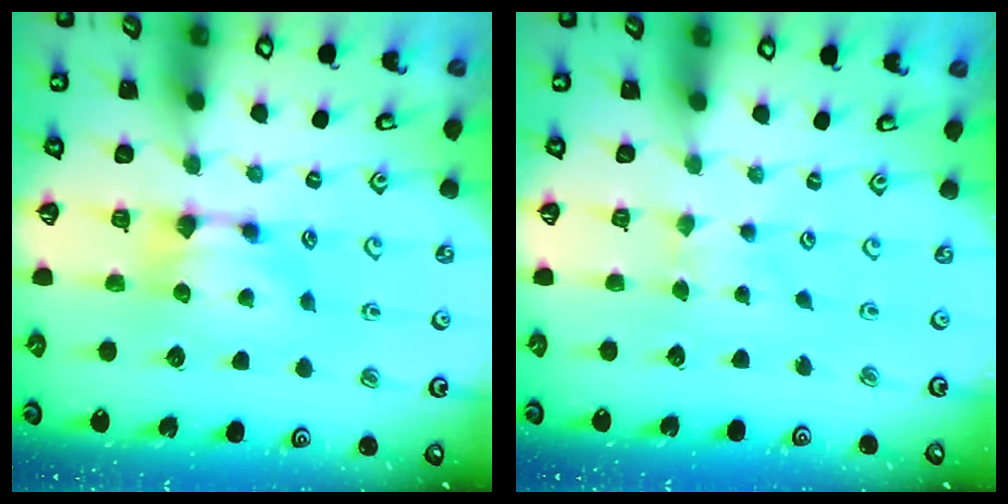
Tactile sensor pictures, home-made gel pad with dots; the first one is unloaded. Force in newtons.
{"total": 2.3, "press": 2.3, "slide": 0.1}